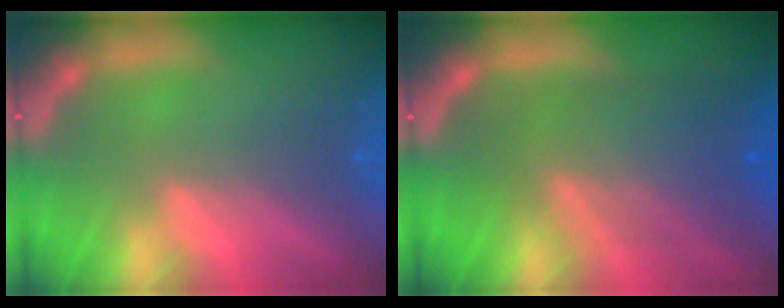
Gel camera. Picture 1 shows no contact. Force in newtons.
{"total": 8.0}